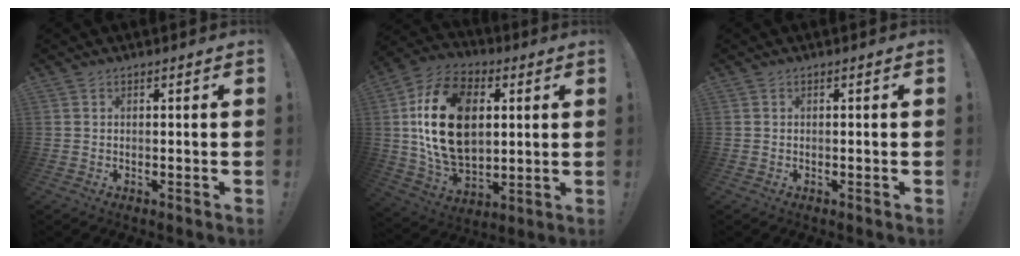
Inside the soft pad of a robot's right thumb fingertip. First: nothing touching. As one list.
[{"total": 23.9, "force": [4.4, 16.2, 17.0], "torque": [-0.313, -0.007, 0.081]}, {"total": 0.0}]